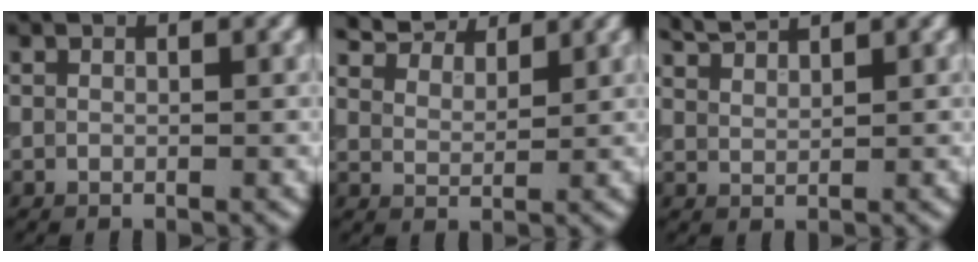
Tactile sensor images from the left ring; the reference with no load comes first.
{"total": 6.9, "force": [6.1, 2.1, 2.3], "torque": [-0.057, 0.010, 0.100]}
{"total": 2.5, "force": [2.4, 0.3, 0.7], "torque": [-0.011, 0.007, 0.048]}